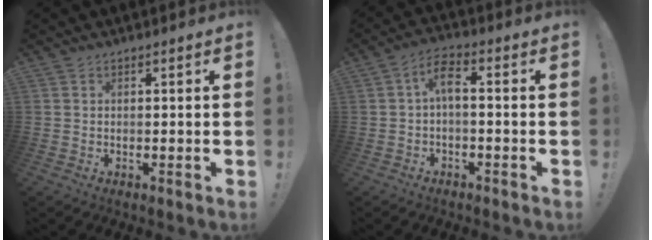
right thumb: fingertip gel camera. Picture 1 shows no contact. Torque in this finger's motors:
{"motor_torque": [0.17, -0.07, 0.28, 0.34, 0.00]}